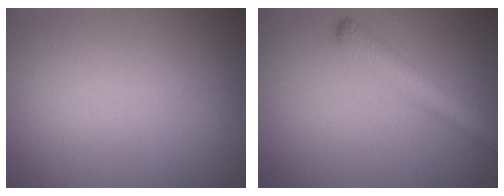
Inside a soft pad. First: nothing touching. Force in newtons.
{"total": 2.8, "press": 2.8, "slide": 0.1}